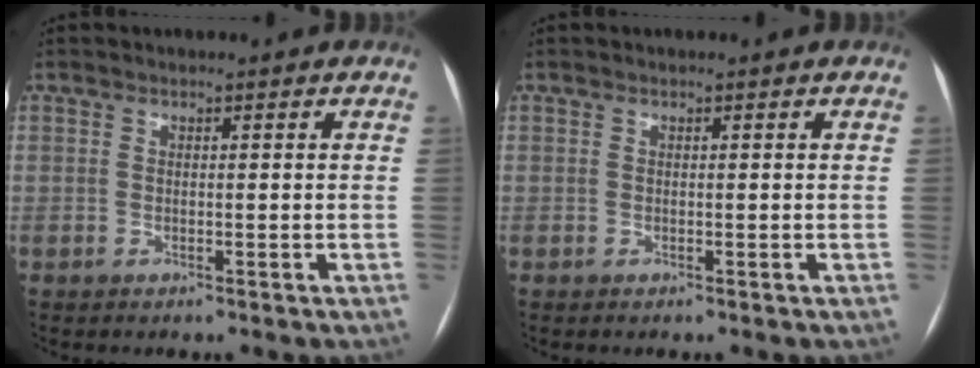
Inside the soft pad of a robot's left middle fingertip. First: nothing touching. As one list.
[{"total": 0.0}]